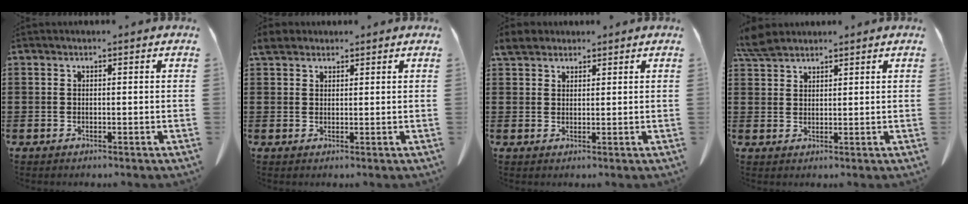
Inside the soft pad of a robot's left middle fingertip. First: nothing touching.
{"total": 2.8, "force": [2.3, 1.3, 1.0], "torque": [-0.028, 0.007, 0.045]}
{"total": 3.5, "force": [2.9, 1.5, 1.1], "torque": [-0.032, 0.005, 0.057]}
{"total": 3.7, "force": [3.2, 1.1, 1.4], "torque": [-0.038, -0.003, 0.062]}